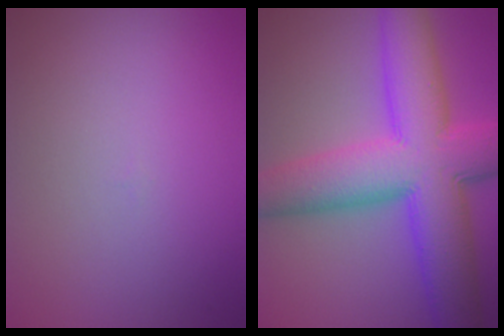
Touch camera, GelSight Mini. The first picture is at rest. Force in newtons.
{"total": 12.0, "press": 12.0, "slide": 0.1}